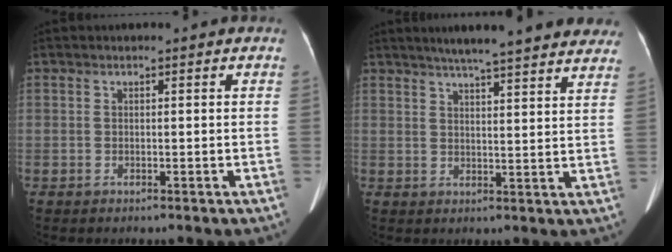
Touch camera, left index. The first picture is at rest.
{"total": 19.4, "force": [16.7, 2.0, 9.6], "torque": [-0.133, 0.013, 0.204]}